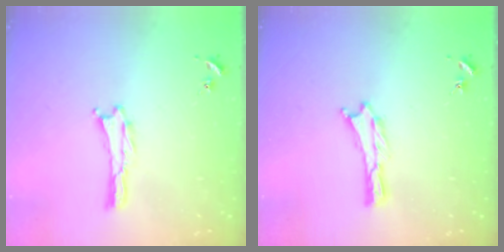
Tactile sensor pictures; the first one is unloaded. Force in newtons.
{"total": 0.0}